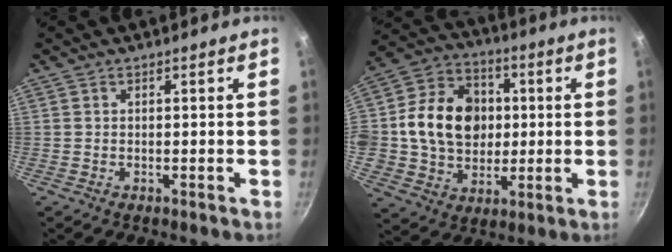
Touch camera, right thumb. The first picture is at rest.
{"total": 17.8, "force": [1.4, 14.6, 10.0], "torque": [-0.146, 0.017, 0.019]}